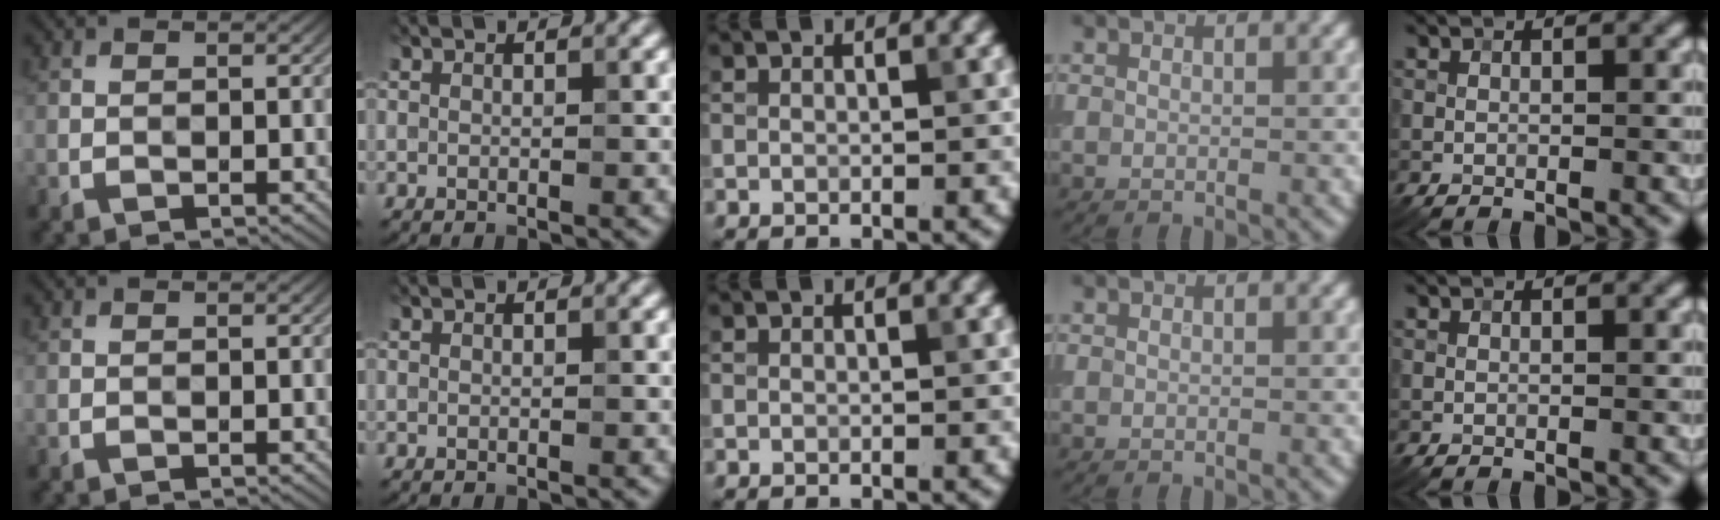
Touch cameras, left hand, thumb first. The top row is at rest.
{}